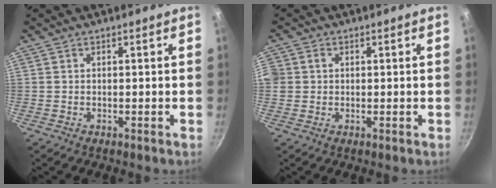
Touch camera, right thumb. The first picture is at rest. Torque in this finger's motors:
{"motor_torque": [-0.51, 1.23, 0.61, 0.50, 0.26]}